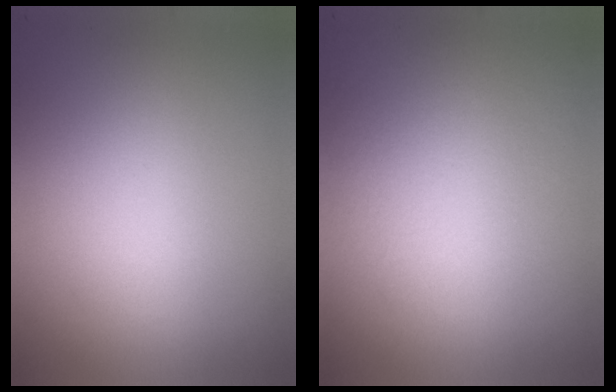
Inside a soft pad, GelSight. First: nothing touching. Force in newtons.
{"total": 2.6}